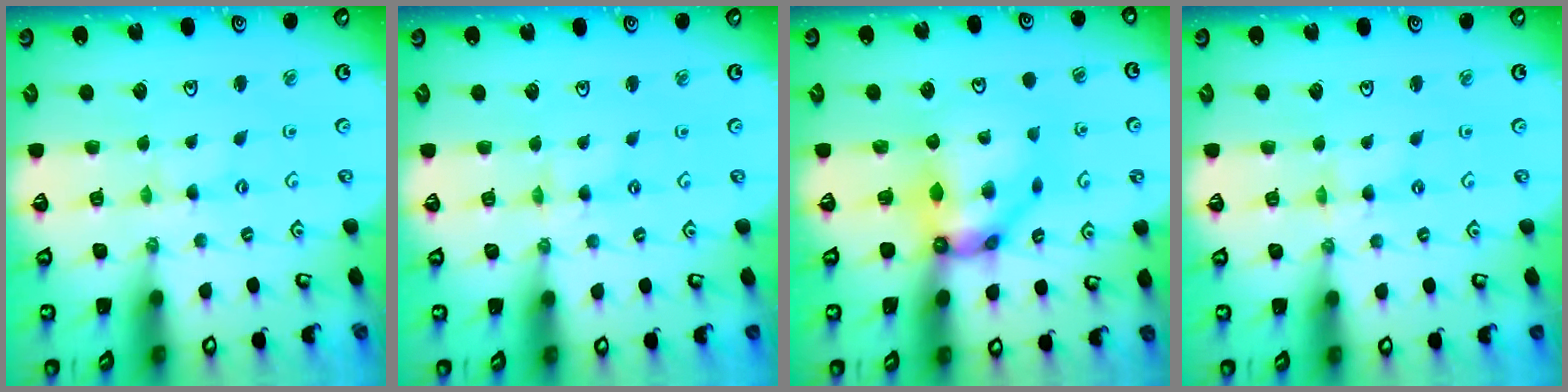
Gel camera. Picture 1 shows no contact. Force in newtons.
{"total": 0.6, "press": 0.6, "slide": 0.1}
{"total": 8.8, "press": 8.8, "slide": 0.9}
{"total": 0.0}